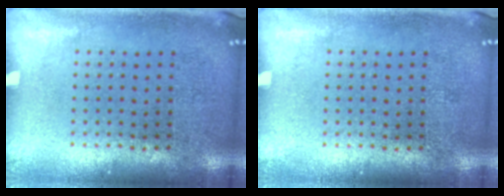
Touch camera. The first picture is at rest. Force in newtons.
{"total": 0.0}